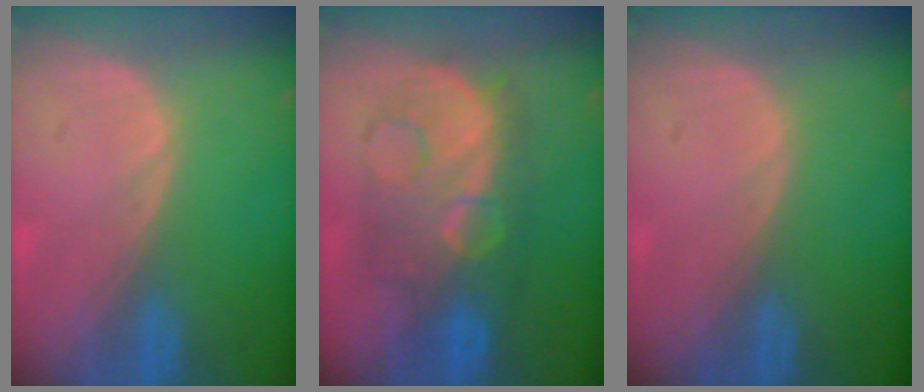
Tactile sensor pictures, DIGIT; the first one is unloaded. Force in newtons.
{"total": 9.5, "press": 9.5, "slide": 0.4}
{"total": 0.0}